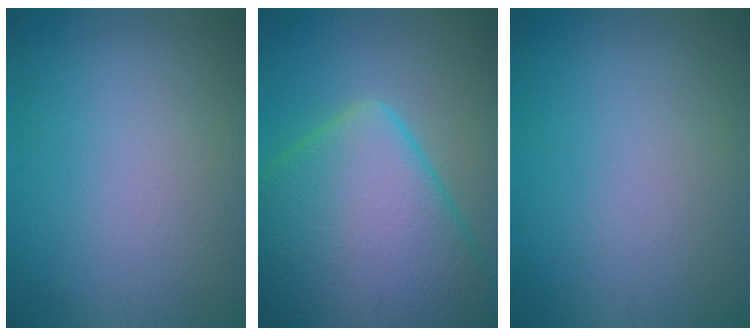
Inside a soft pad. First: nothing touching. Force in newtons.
{"total": 14.7, "press": 14.7, "slide": 0.5}
{"total": 0.0}